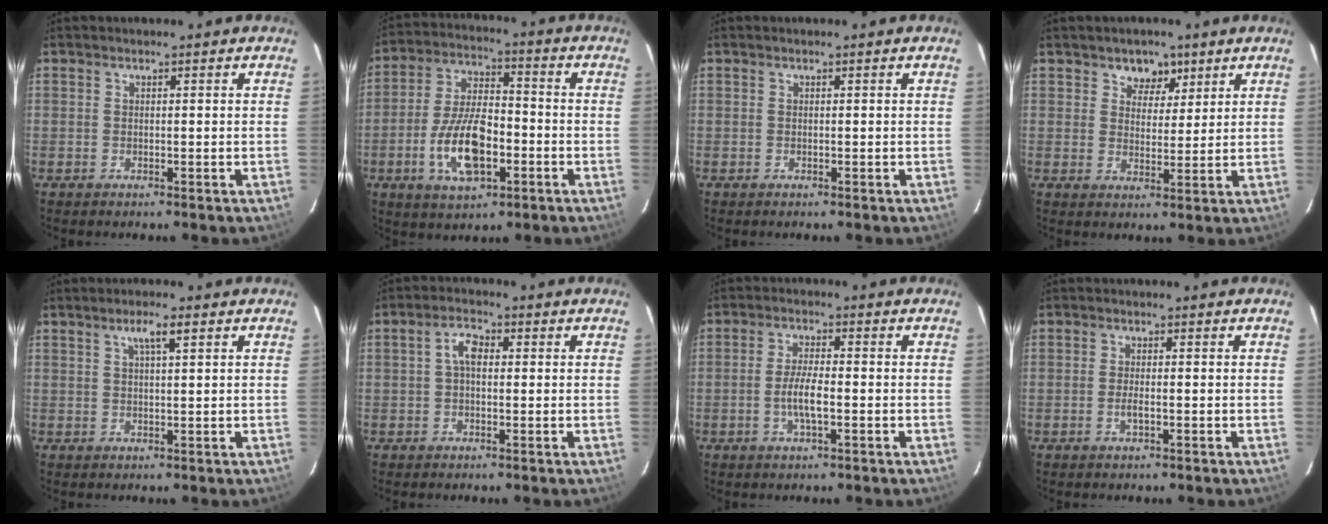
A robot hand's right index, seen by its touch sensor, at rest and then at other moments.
{"total": 13.4, "force": [-4.5, 6.2, 11.0], "torque": [-0.223, 0.002, -0.076]}
{"total": 0.0}
{"total": 4.9, "force": [3.0, 3.7, 1.3], "torque": [-0.008, -0.004, 0.048]}
{"total": 3.3, "force": [1.7, 0.5, 2.8], "torque": [-0.049, 0.008, 0.030]}
{"total": 3.8, "force": [0.4, 2.1, 3.1], "torque": [-0.059, 0.015, 0.007]}
{"total": 5.2, "force": [-1.4, 1.1, 4.8], "torque": [-0.096, -0.002, -0.027]}
{"total": 1.8, "force": [-0.6, 0.4, 1.6], "torque": [-0.033, -0.003, -0.011]}